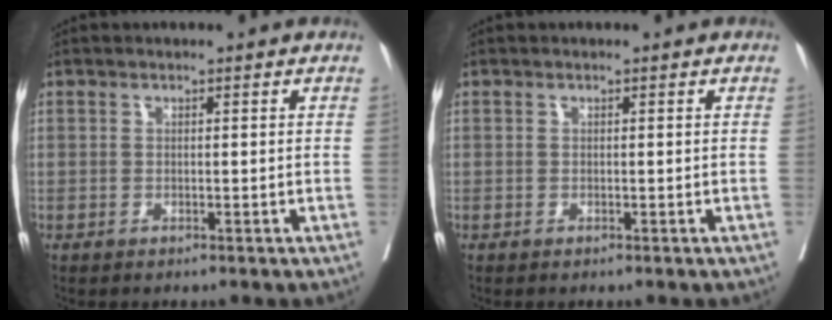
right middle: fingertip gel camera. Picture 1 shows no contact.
{"total": 0.0}